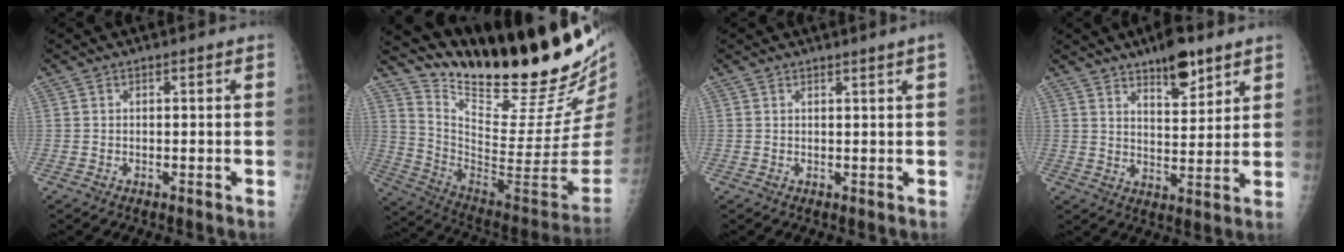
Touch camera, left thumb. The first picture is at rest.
{"total": 30.2, "force": [24.0, 5.3, 17.6], "torque": [-0.255, -0.164, 0.367]}
{"total": 1.5, "force": [1.1, -0.6, 0.8], "torque": [-0.017, -0.009, 0.021]}
{"total": 8.9, "force": [6.1, 3.1, 5.6], "torque": [-0.066, -0.040, 0.098]}